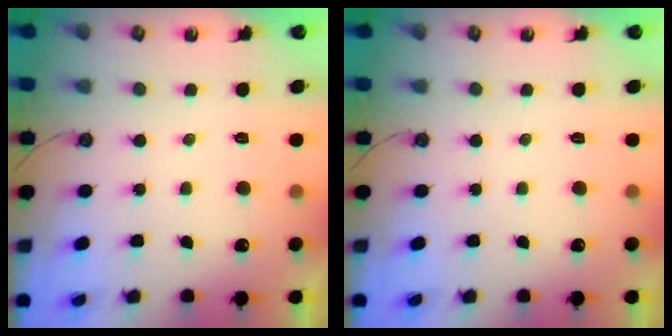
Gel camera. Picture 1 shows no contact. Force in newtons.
{"total": 0.0}